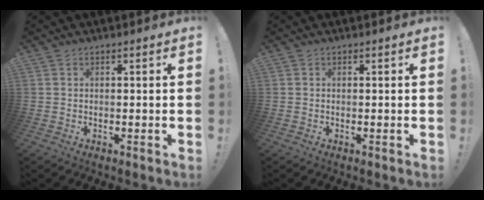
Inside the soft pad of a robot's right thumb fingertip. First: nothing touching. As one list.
[{"total": 0.0}]